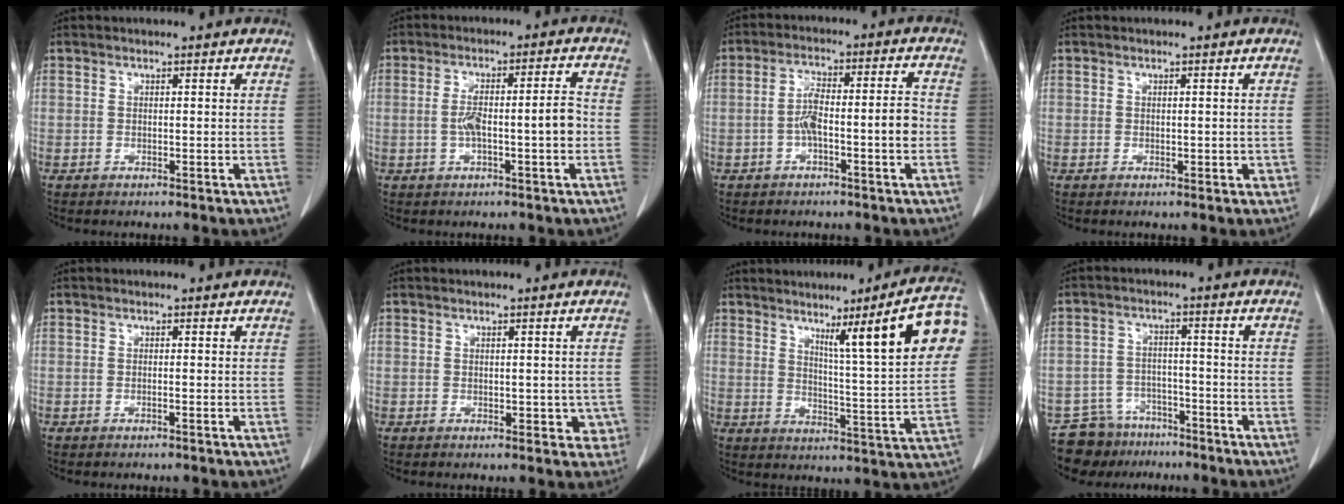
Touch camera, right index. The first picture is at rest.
{"total": 7.0, "force": [-1.2, 0.9, 6.8], "torque": [-0.123, 0.019, -0.018]}
{"total": 7.4, "force": [-1.9, 1.1, 7.0], "torque": [-0.126, 0.026, -0.033]}
{"total": 1.4, "force": [-0.2, 0.8, 1.1], "torque": [-0.012, 0.002, 0.001]}
{"total": 0.0}
{"total": 3.5, "force": [-0.4, 2.4, 2.5], "torque": [-0.008, 0.003, 0.000]}
{"total": 15.6, "force": [6.8, -0.3, 14.0], "torque": [-0.185, 0.004, 0.091]}
{"total": 7.6, "force": [-6.2, 4.5, -0.1], "torque": [0.008, 0.024, -0.101]}